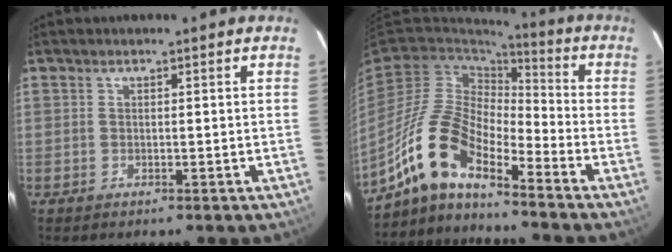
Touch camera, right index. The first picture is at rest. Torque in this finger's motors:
{"motor_torque": [1.14, -1.00, 0.77, 0.13]}